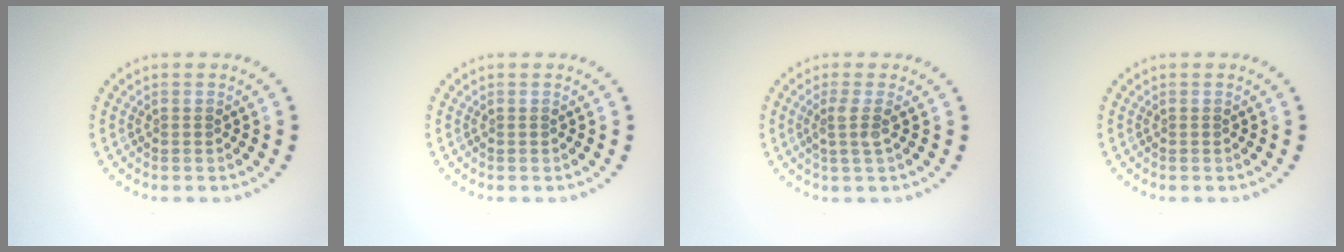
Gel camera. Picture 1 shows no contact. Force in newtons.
{"total": 0.0}
{"total": 1.7, "press": 1.2, "slide": 1.2}
{"total": 0.0}